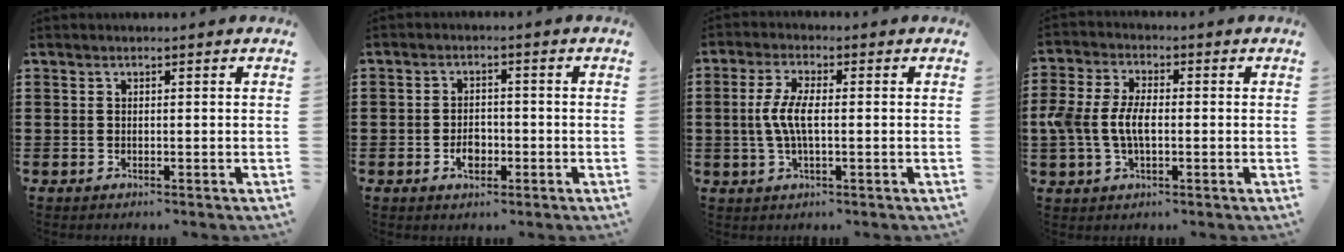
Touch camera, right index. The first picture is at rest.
{"total": 3.2, "force": [-1.2, 2.0, 2.2], "torque": [-0.042, 0.003, -0.022]}
{"total": 5.3, "force": [-0.4, 1.8, 5.0], "torque": [-0.118, -0.005, -0.018]}
{"total": 6.2, "force": [-0.9, 3.5, 5.1], "torque": [-0.135, -0.006, -0.028]}